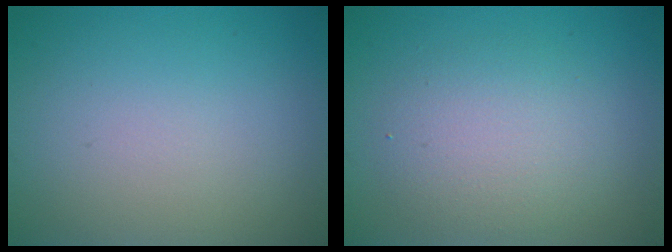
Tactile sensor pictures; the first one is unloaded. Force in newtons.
{"total": 3.9, "press": 3.9, "slide": 0.4}